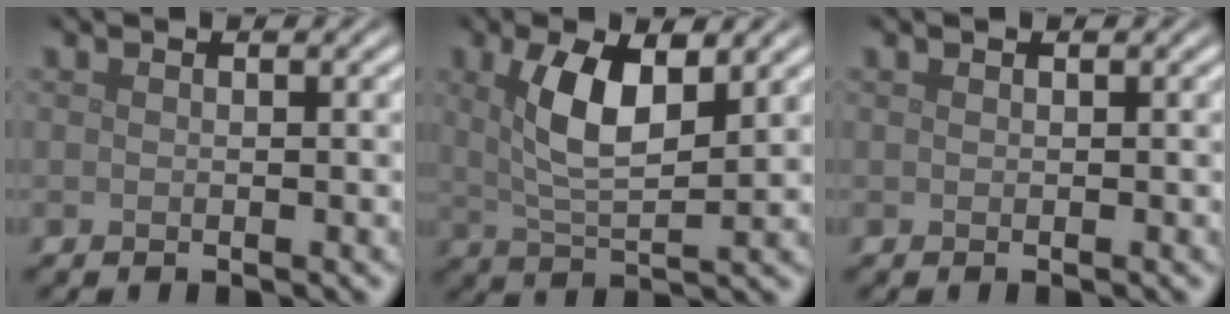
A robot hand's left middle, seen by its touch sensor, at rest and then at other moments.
{"total": 6.0, "force": [2.0, 2.2, 5.2], "torque": [-0.105, 0.001, 0.038]}
{"total": 0.0}